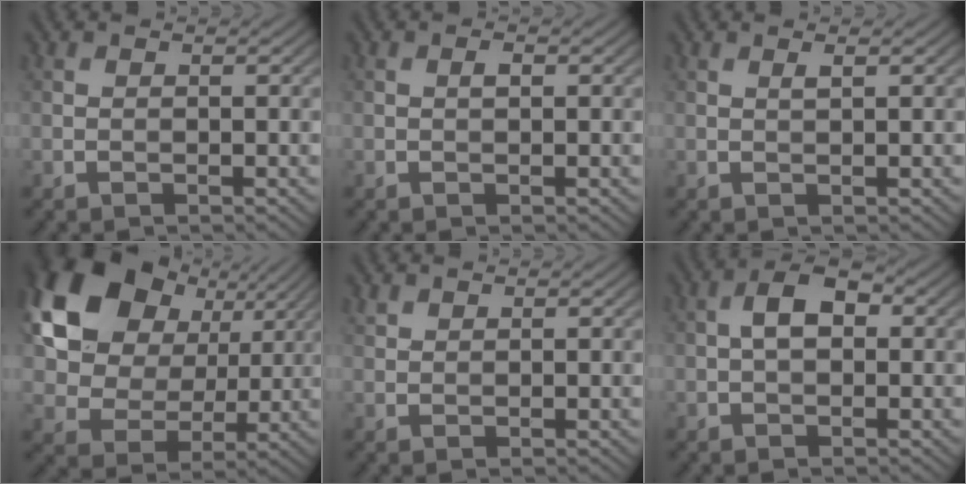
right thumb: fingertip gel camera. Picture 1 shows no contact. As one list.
[{"total": 0.8, "force": [0.2, 0.3, 0.7], "torque": [-0.011, 0.001, 0.002]}, {"total": 0.8, "force": [0.5, 0.0, 0.7], "torque": [-0.014, 0.002, 0.009]}, {"total": 17.4, "force": [7.1, 12.6, 9.6], "torque": [-0.229, 0.032, 0.134]}, {"total": 1.1, "force": [0.9, 0.6, 0.3], "torque": [-0.008, 0.001, 0.021]}, {"total": 4.1, "force": [0.3, 2.4, 3.3], "torque": [-0.061, 0.008, -0.004]}]